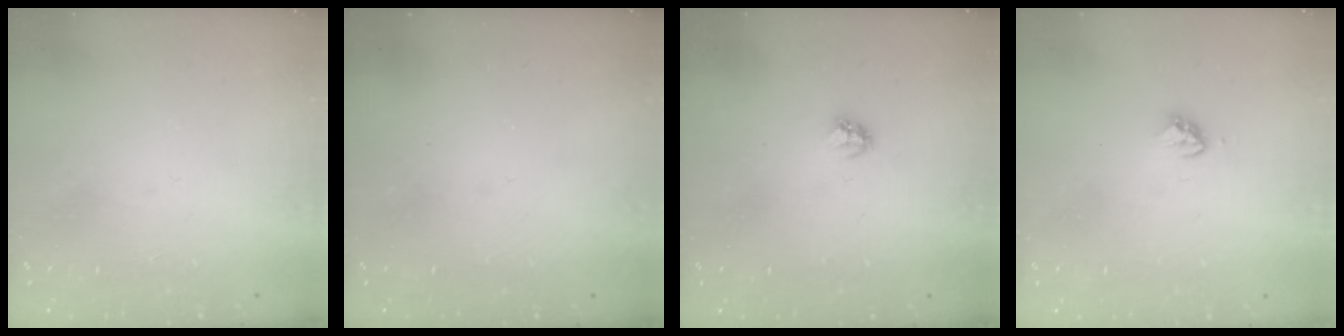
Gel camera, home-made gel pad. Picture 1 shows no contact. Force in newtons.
{"total": 0.0}
{"total": 2.8, "press": 2.8, "slide": 0.3}
{"total": 3.4, "press": 3.3, "slide": 0.2}